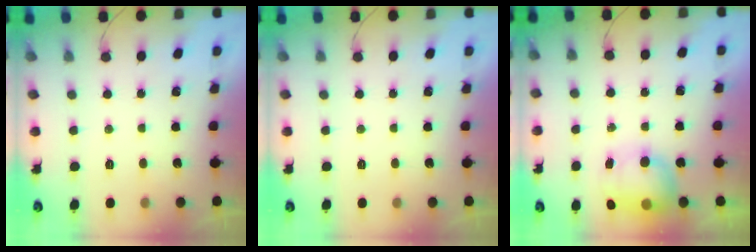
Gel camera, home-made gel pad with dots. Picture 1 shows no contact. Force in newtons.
{"total": 0.0}
{"total": 11.9, "press": 9.3, "slide": 7.4}